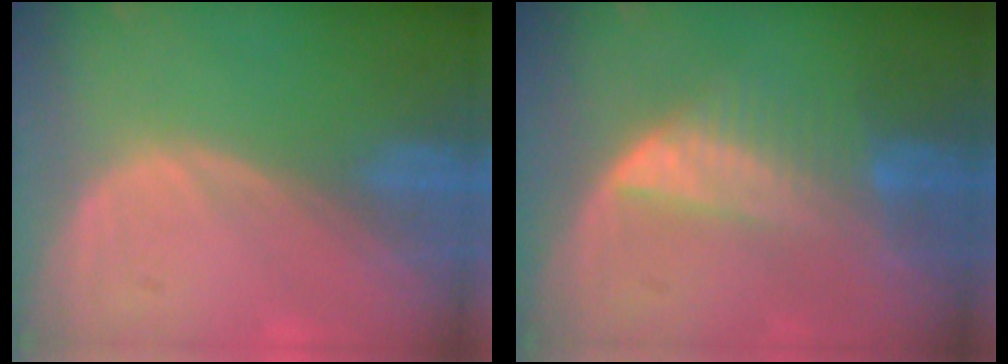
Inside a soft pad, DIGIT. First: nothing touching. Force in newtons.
{"total": 6.5, "press": 5.8, "slide": 2.9}